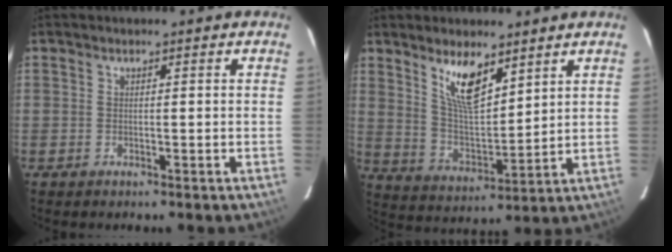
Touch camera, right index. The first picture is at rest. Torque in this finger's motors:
{"motor_torque": [0.68, 0.48, 0.31, 0.08]}